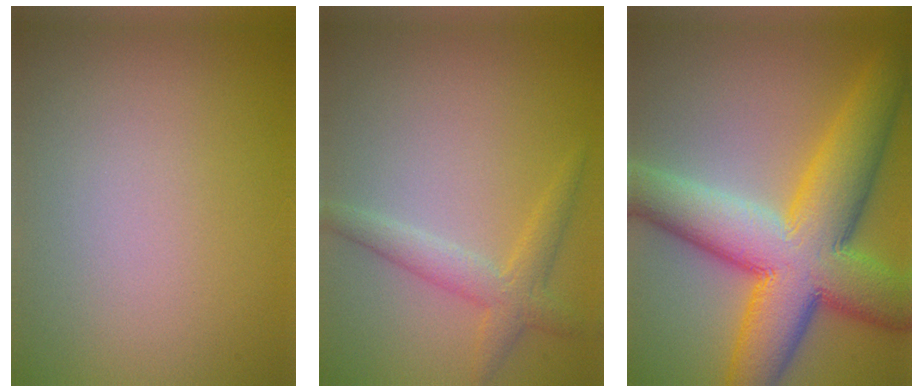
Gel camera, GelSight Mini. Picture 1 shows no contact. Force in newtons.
{"total": 2.8, "press": 2.8, "slide": 0.2}
{"total": 13.1, "press": 13.1, "slide": 0.4}